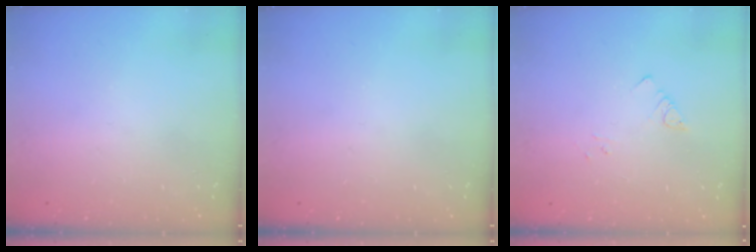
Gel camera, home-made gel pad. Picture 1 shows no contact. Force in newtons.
{"total": 0.0}
{"total": 3.0, "press": 3.0, "slide": 0.4}